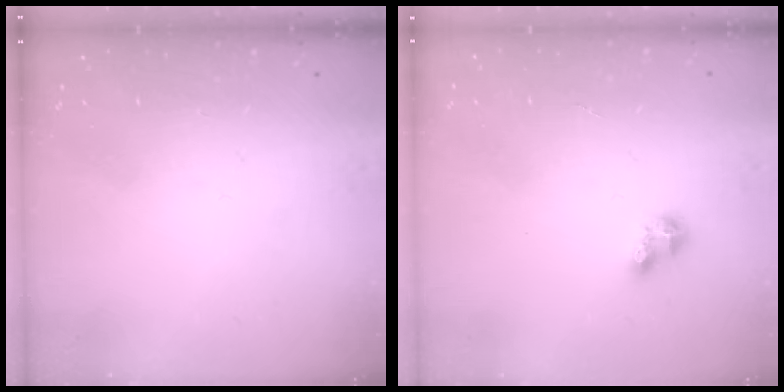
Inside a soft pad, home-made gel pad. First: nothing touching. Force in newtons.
{"total": 4.0, "press": 3.9, "slide": 0.5}